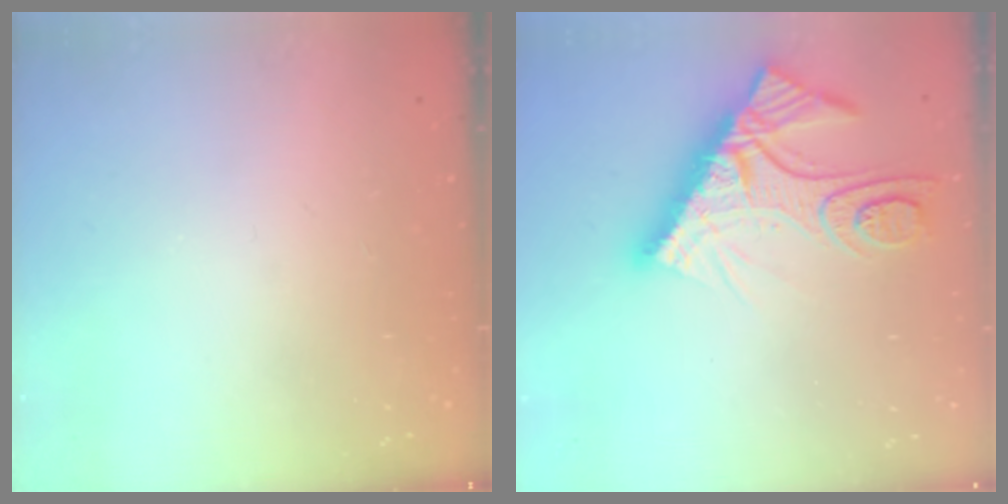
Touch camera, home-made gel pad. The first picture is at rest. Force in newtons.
{"total": 16.4, "press": 16.3, "slide": 1.4}